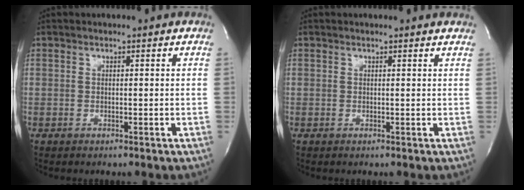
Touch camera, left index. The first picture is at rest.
{"total": 3.0, "force": [2.9, 0.2, 0.7], "torque": [-0.016, 0.007, 0.024]}